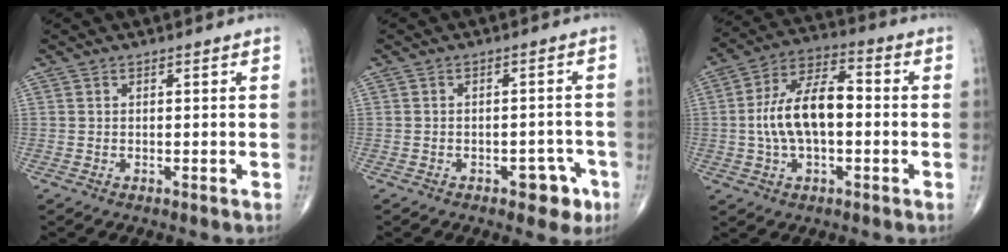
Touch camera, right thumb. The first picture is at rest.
{"total": 5.0, "force": [-2.7, 2.8, 3.1], "torque": [-0.015, 0.021, -0.032]}
{"total": 13.8, "force": [-0.6, 7.1, 11.9], "torque": [-0.217, 0.035, -0.018]}